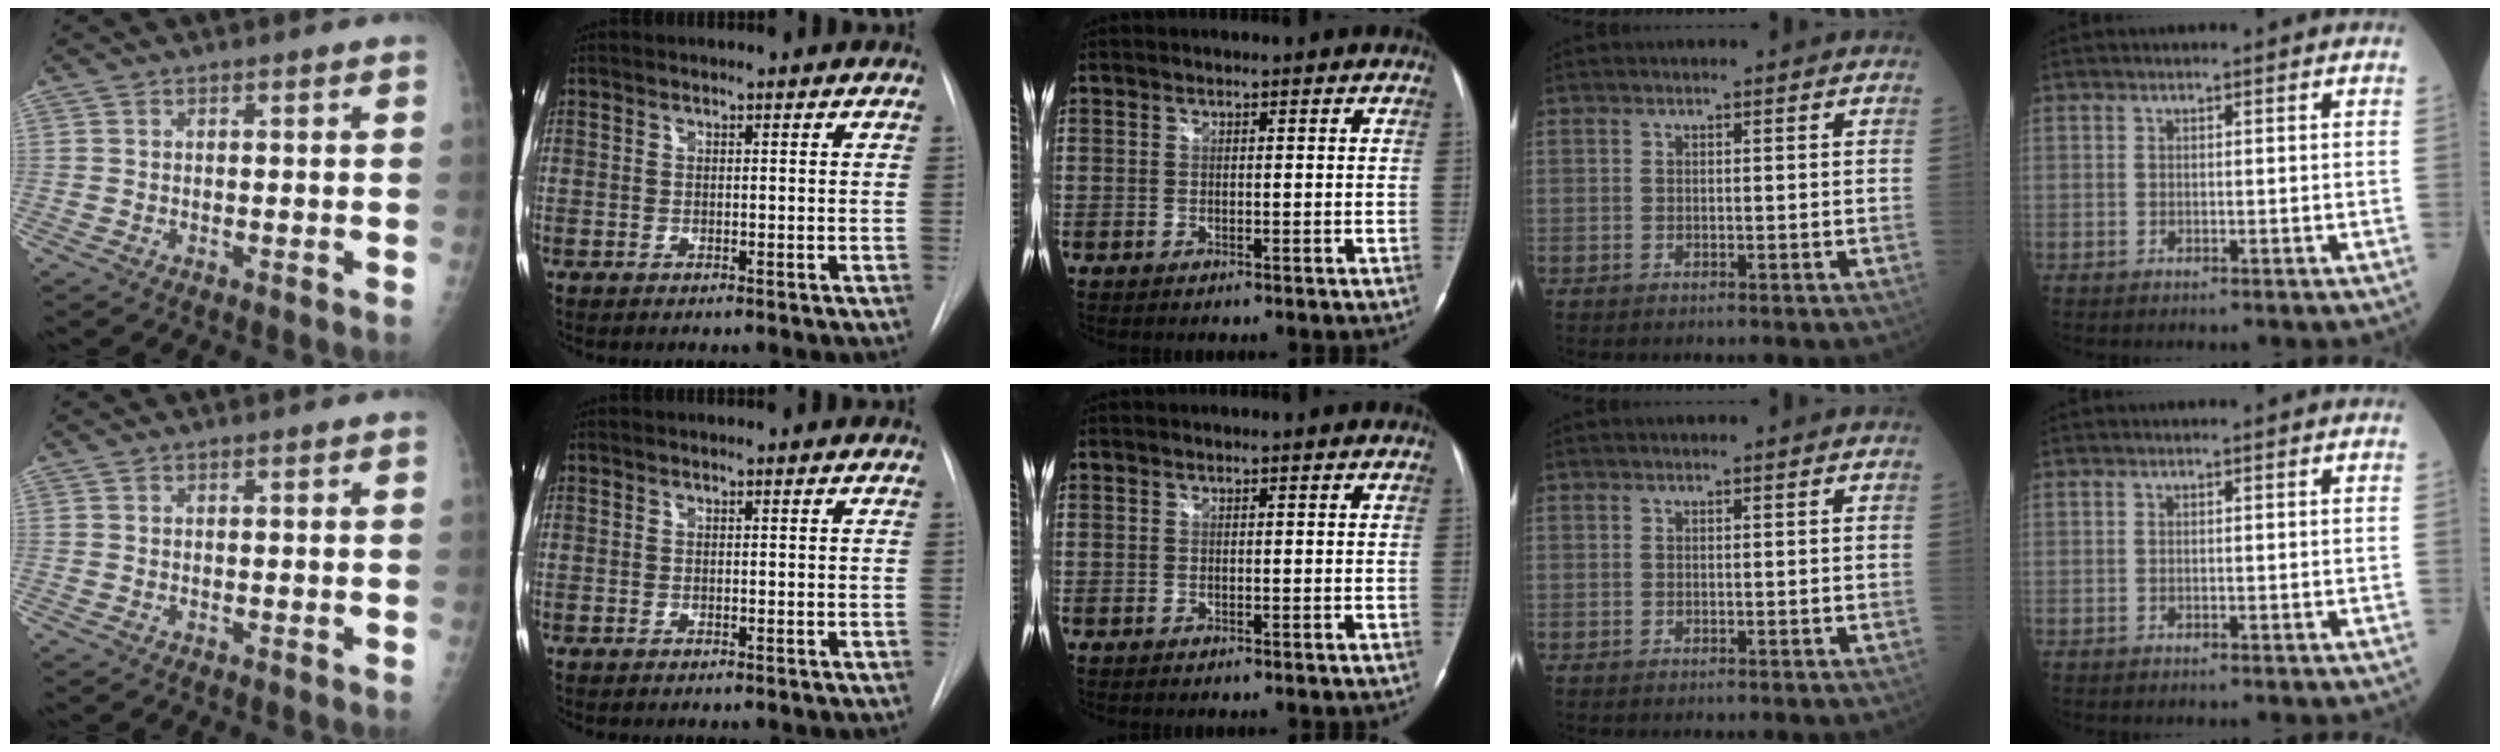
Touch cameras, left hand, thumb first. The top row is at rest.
{}